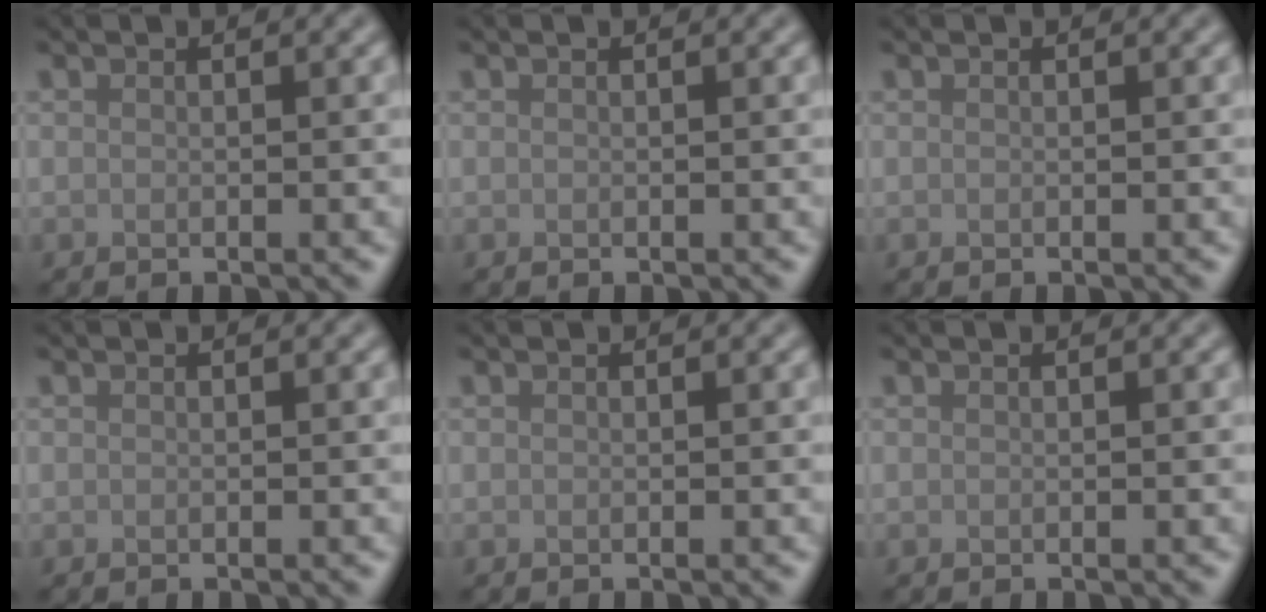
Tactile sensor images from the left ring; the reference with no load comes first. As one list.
[{"total": 0.0}, {"total": 0.0}, {"total": 0.0}, {"total": 0.0}, {"total": 0.0}]